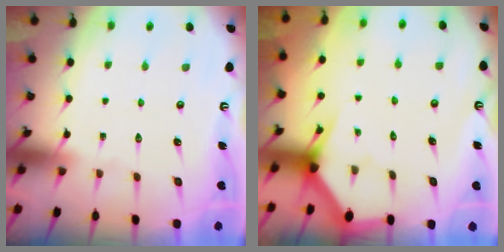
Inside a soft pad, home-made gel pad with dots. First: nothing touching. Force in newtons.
{"total": 2.9, "press": 2.9, "slide": 0.1}